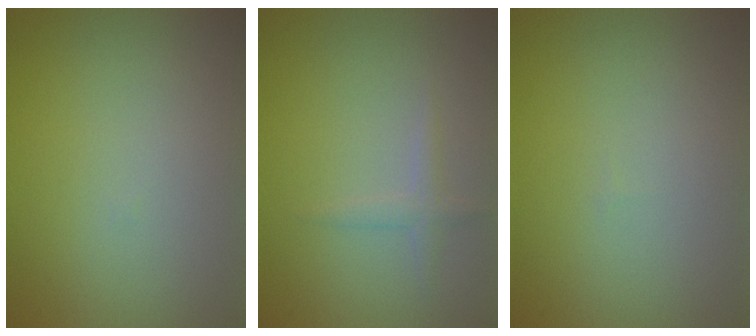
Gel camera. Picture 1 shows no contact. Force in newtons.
{"total": 1.1, "press": 1.1, "slide": 0.1}
{"total": 0.0}